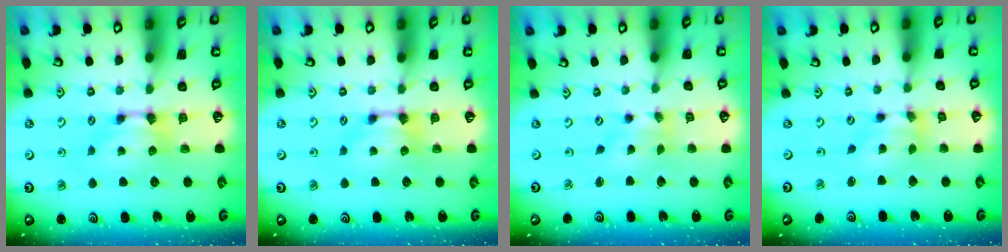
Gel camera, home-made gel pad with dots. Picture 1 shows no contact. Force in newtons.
{"total": 0.0}
{"total": 1.3, "press": 0.7, "slide": 1.0}
{"total": 4.1, "press": 3.7, "slide": 1.7}